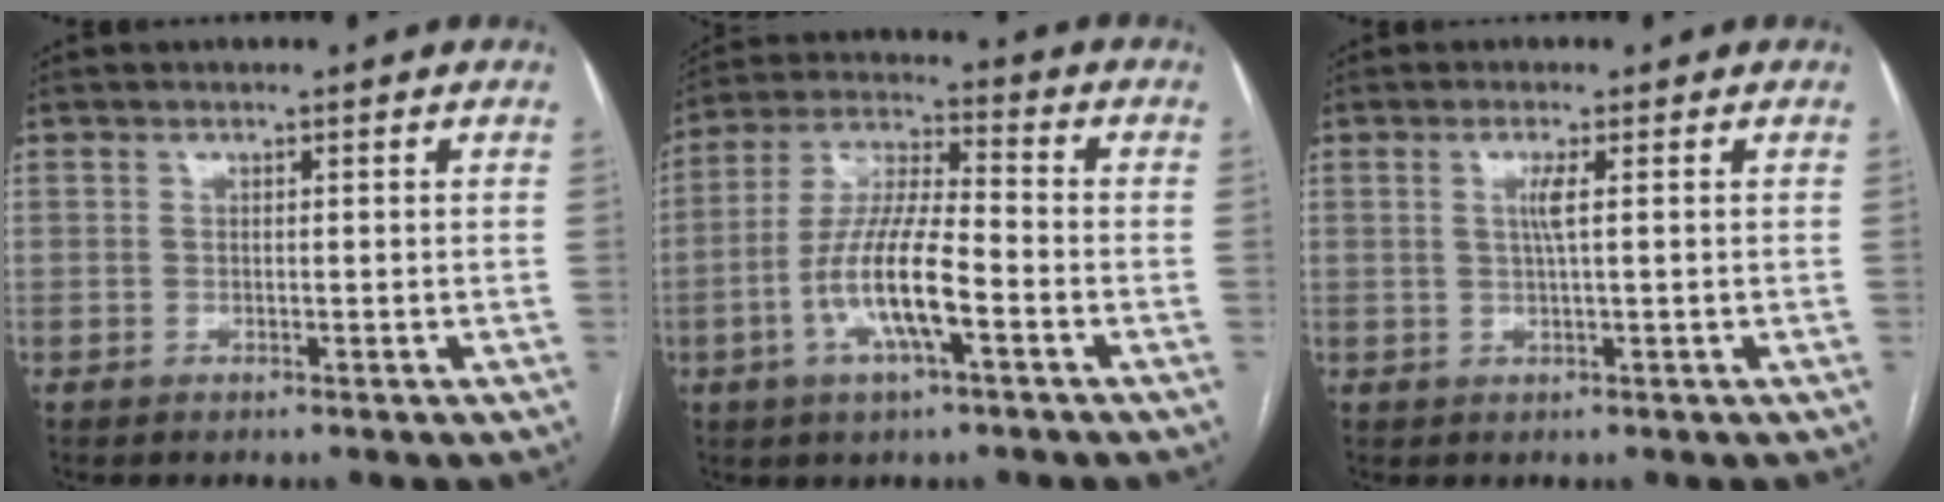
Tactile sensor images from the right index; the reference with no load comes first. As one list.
[{"total": 11.8, "force": [-3.9, 2.2, 10.9], "torque": [-0.221, 0.001, -0.073]}, {"total": 2.3, "force": [0.5, -0.3, 2.2], "torque": [-0.047, -0.001, 0.009]}]